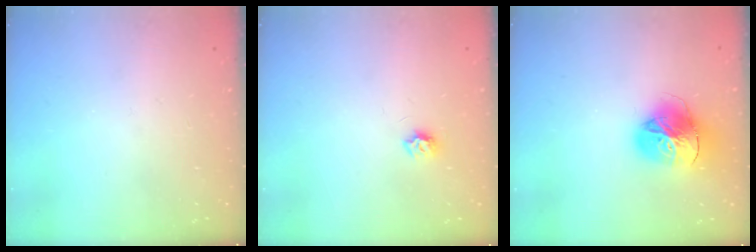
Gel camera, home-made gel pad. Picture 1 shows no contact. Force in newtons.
{"total": 4.6, "press": 4.6, "slide": 0.5}
{"total": 17.1, "press": 17.0, "slide": 1.9}